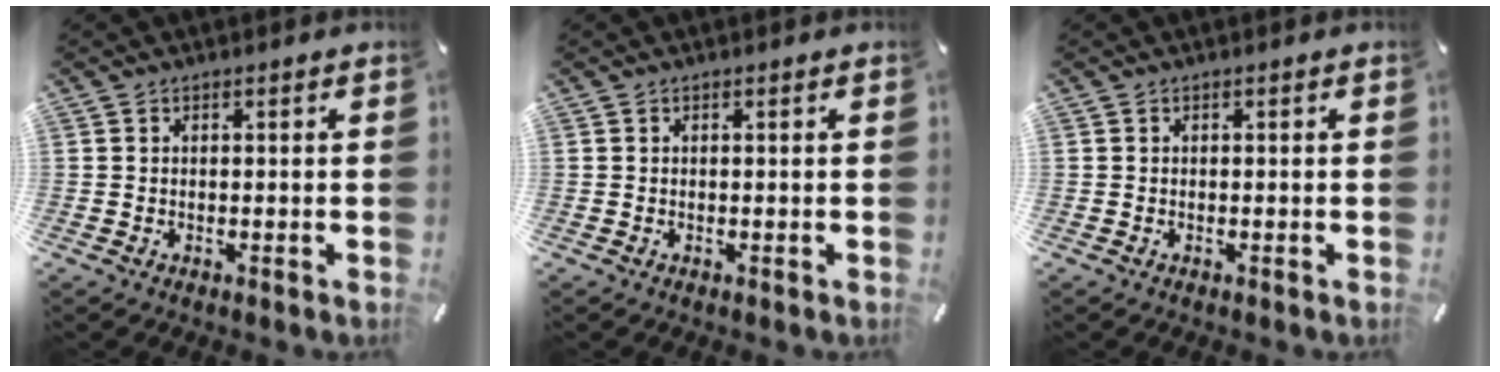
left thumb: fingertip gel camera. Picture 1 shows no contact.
{"total": 0.0}
{"total": 0.0}